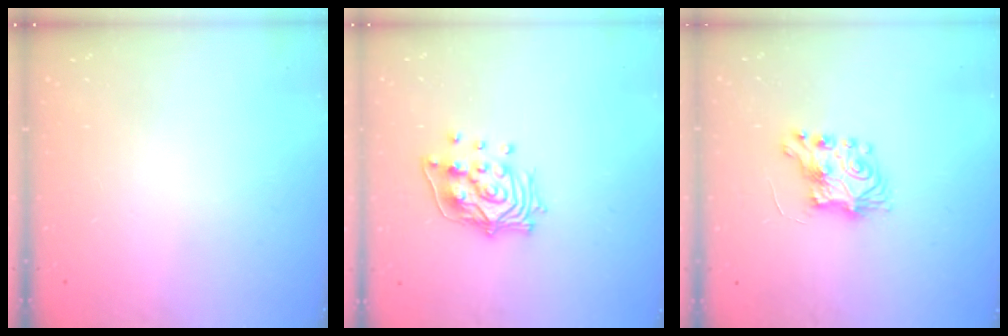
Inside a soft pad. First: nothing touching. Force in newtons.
{"total": 12.9, "press": 12.8, "slide": 1.8}
{"total": 7.5, "press": 7.5, "slide": 0.2}